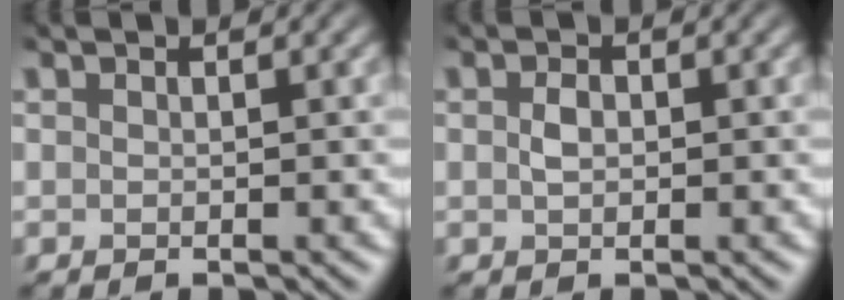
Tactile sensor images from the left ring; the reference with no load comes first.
{"total": 0.9, "force": [-0.6, 0.5, 0.5], "torque": [-0.008, -0.003, -0.013]}